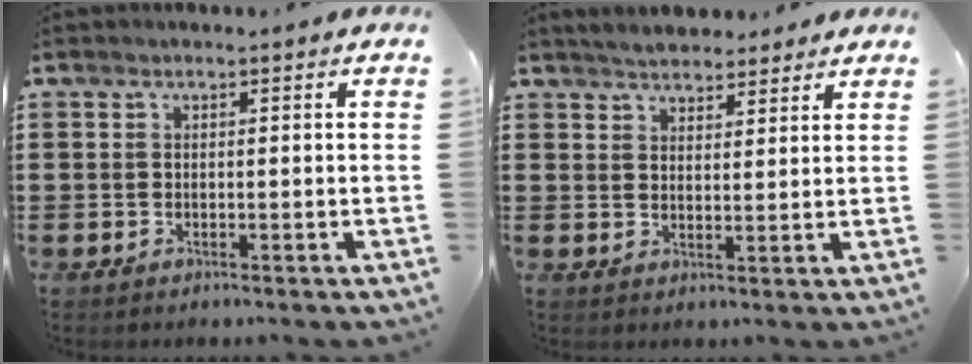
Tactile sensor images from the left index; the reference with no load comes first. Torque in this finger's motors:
{"motor_torque": [2.14, 0.00, 0.29, -0.02]}